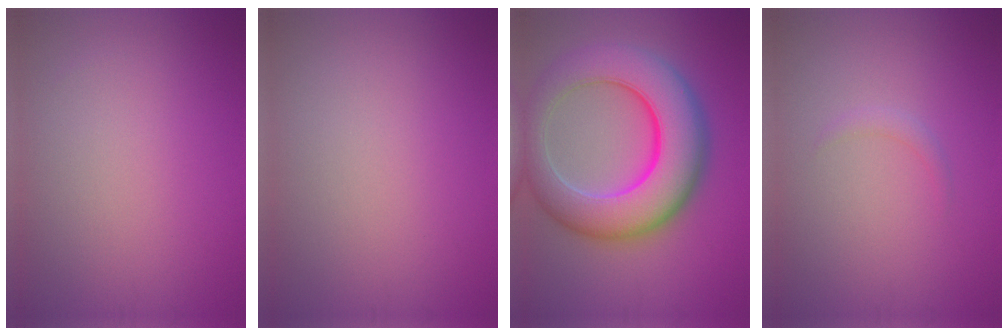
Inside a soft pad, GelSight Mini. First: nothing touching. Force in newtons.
{"total": 0.0}
{"total": 10.8, "press": 10.8, "slide": 0.4}
{"total": 0.8, "press": 0.8, "slide": 0.0}